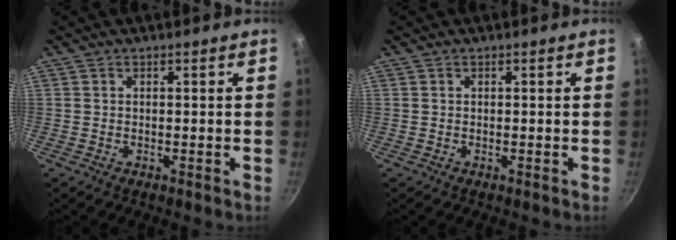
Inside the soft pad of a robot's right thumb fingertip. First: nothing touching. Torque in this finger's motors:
{"motor_torque": [-0.16, 0.15, 0.00, -0.01, 0.00]}